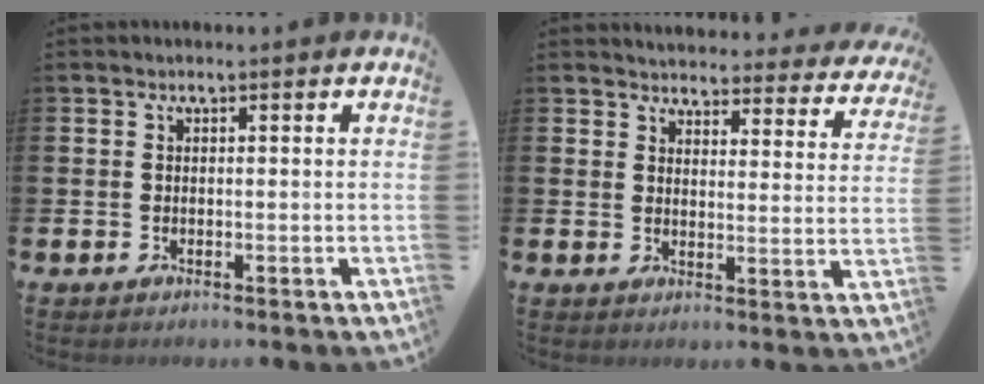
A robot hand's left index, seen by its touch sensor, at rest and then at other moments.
{"total": 3.6, "force": [3.5, 0.7, 0.2], "torque": [-0.016, -0.032, 0.056]}